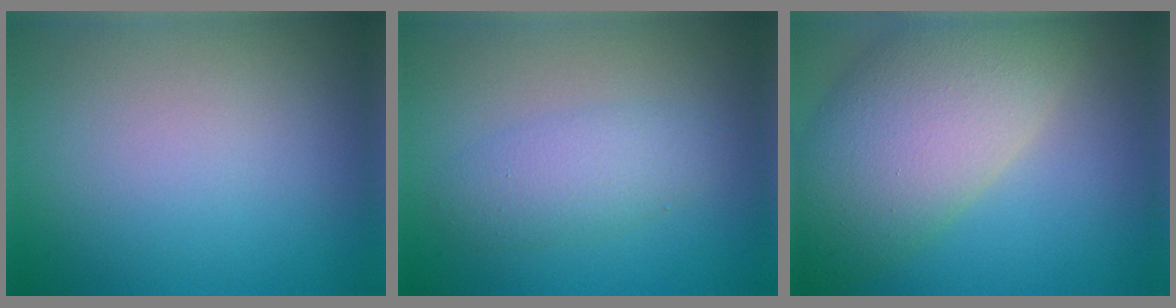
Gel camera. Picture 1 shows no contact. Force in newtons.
{"total": 3.0, "press": 3.0, "slide": 0.2}
{"total": 10.8, "press": 10.8, "slide": 0.6}